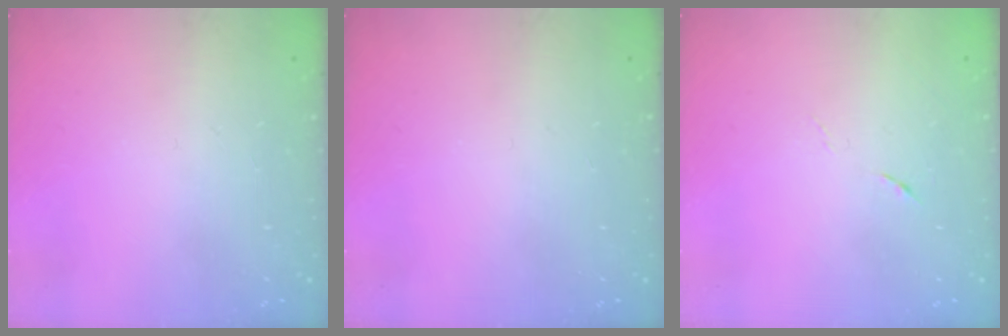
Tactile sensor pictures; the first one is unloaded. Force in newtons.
{"total": 0.0}
{"total": 4.0, "press": 3.8, "slide": 1.2}